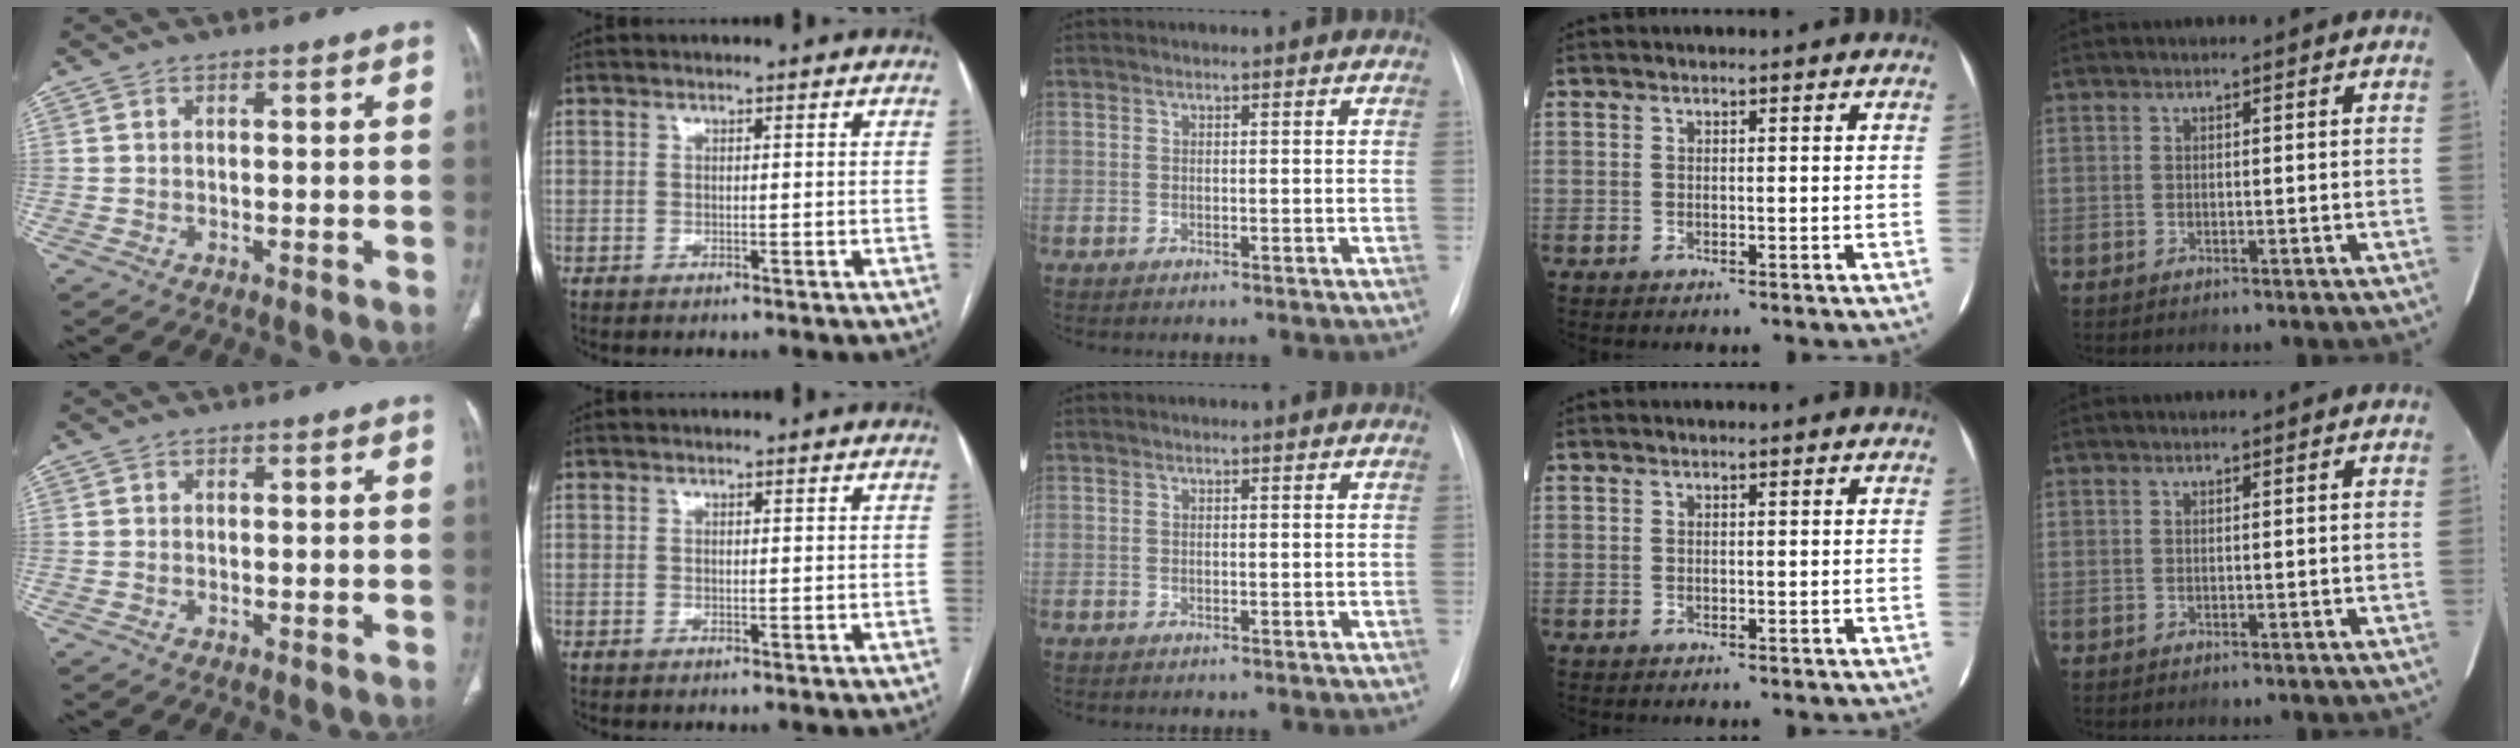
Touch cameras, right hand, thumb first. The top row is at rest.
{}